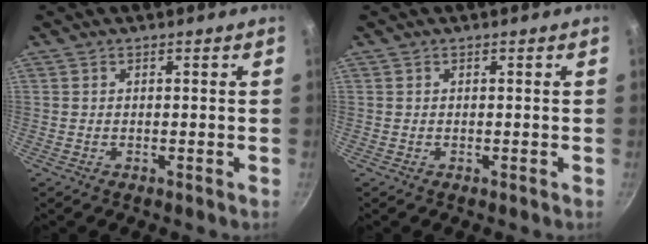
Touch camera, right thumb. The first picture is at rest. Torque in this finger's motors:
{"motor_torque": [-0.01, 0.01, -0.02, 0.00, 0.01]}